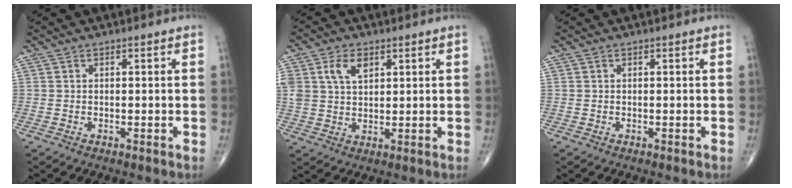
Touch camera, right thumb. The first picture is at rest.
{"total": 6.7, "force": [2.9, 4.1, 4.4], "torque": [-0.076, -0.006, 0.059]}
{"total": 0.0}